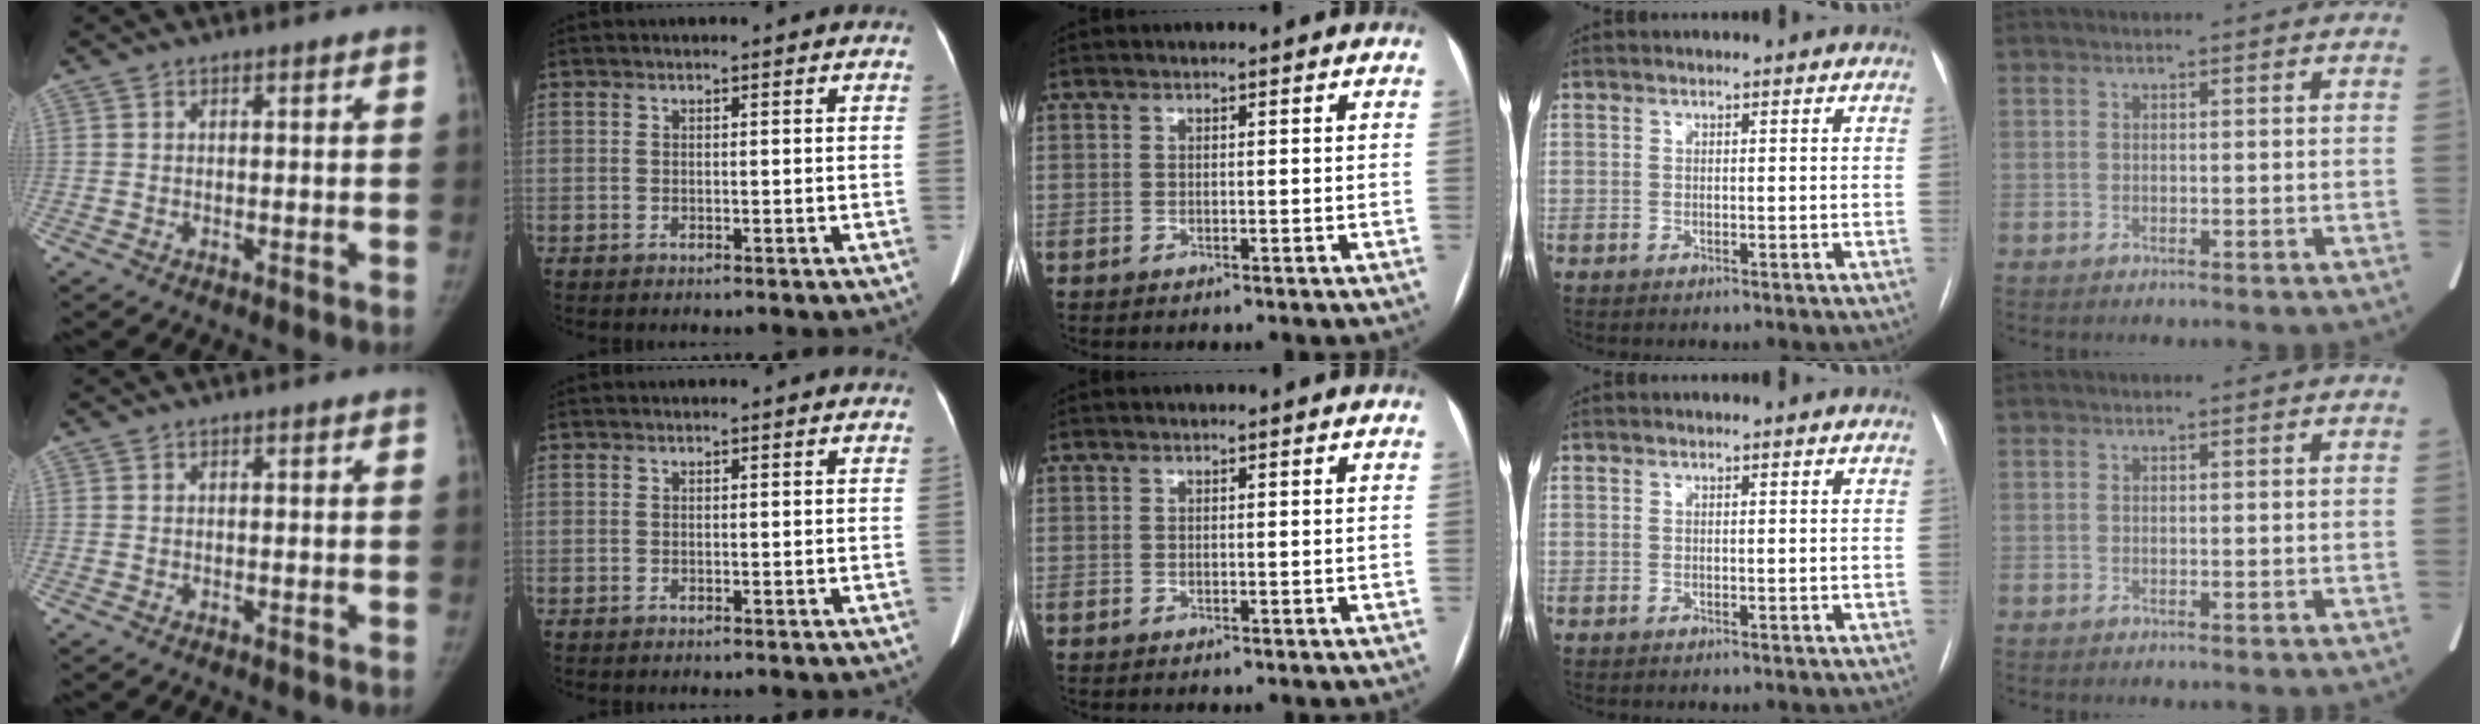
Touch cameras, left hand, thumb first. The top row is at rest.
{}